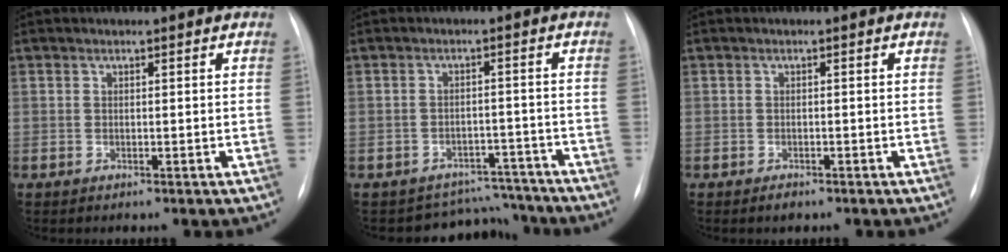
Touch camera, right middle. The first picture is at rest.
{"total": 6.8, "force": [-6.1, 2.5, -1.5], "torque": [0.031, 0.037, -0.076]}
{"total": 0.9, "force": [-0.7, 0.4, 0.4], "torque": [-0.003, 0.000, -0.004]}